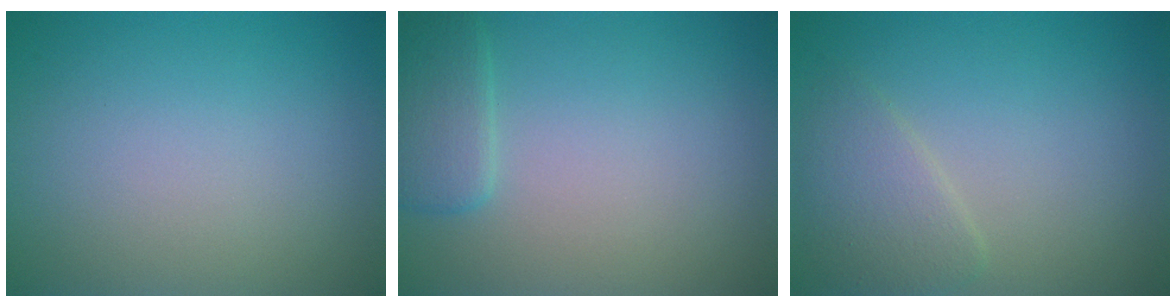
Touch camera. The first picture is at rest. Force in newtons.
{"total": 2.5, "press": 2.5, "slide": 0.2}
{"total": 2.6, "press": 2.6, "slide": 0.0}